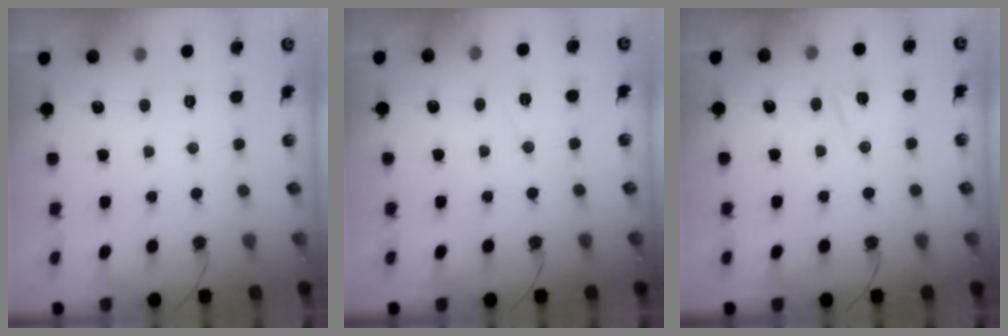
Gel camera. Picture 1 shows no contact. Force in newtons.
{"total": 5.7, "press": 3.5, "slide": 4.4}
{"total": 5.9, "press": 5.8, "slide": 1.2}